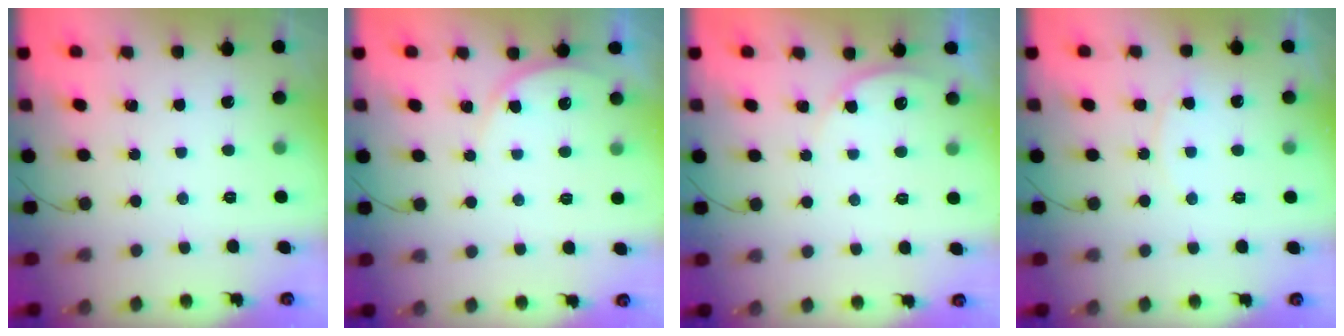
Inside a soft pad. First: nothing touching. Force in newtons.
{"total": 4.6, "press": 4.2, "slide": 1.8}
{"total": 3.0, "press": 3.0, "slide": 0.2}
{"total": 4.6, "press": 4.6, "slide": 0.5}